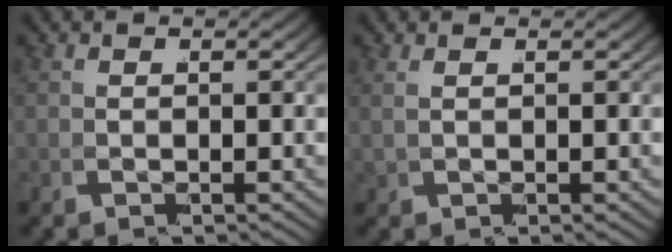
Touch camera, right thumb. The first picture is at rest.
{"total": 1.1, "force": [0.9, -0.4, 0.5], "torque": [-0.015, 0.003, 0.024]}